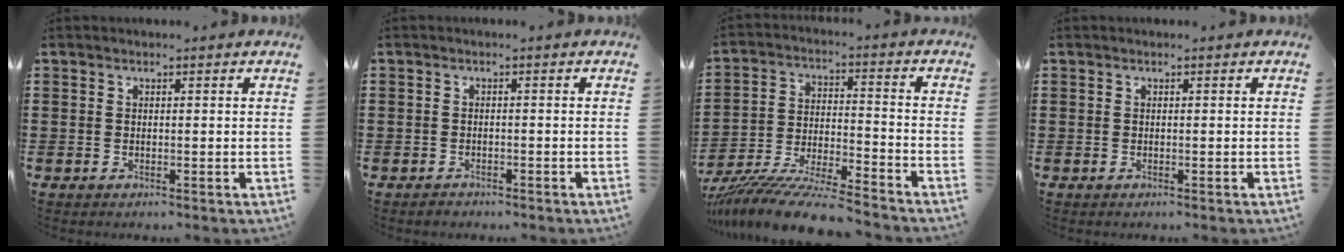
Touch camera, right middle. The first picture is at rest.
{"total": 1.1, "force": [-0.9, 0.6, -0.1], "torque": [0.001, 0.005, -0.022]}
{"total": 10.4, "force": [-9.8, 0.0, 3.4], "torque": [-0.066, 0.010, -0.195]}
{"total": 0.0}